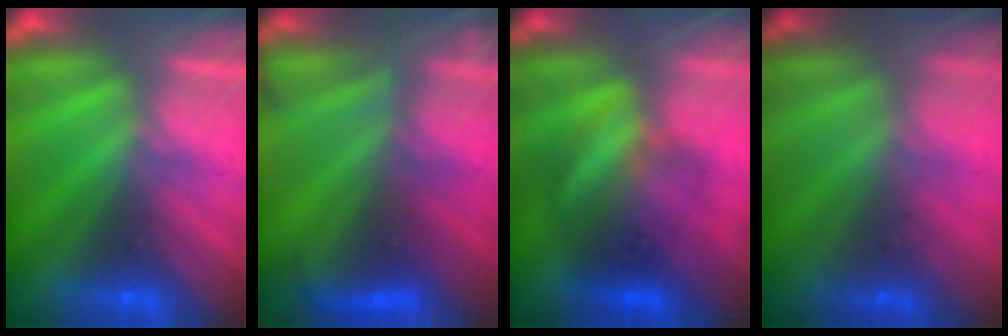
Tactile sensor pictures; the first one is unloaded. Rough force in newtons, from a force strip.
{"total": 6.1}
{"total": 4.1}
{"total": 1.6}